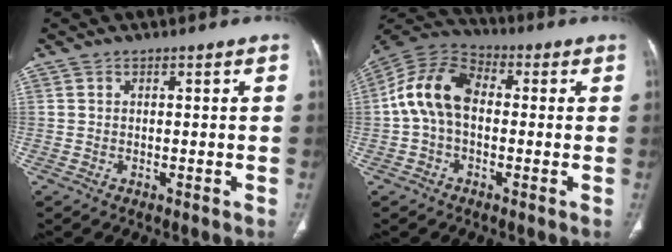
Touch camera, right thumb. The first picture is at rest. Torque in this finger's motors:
{"motor_torque": [0.24, 0.24, 0.32, -0.30, 0.17]}